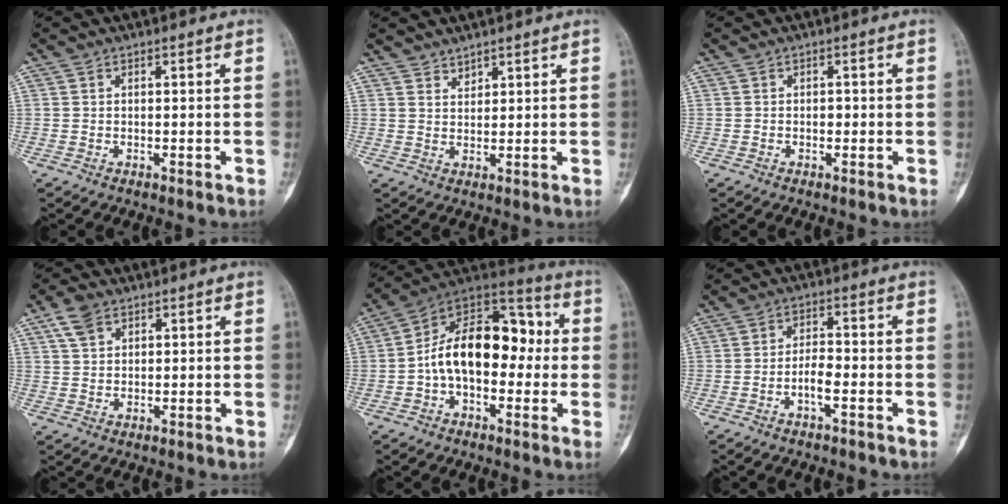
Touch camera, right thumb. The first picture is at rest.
{"total": 2.2, "force": [2.0, 0.8, 0.2], "torque": [0.013, -0.017, 0.033]}
{"total": 0.8, "force": [-0.1, 0.6, 0.6], "torque": [-0.002, 0.002, -0.007]}
{"total": 4.6, "force": [2.7, 2.7, 2.6], "torque": [-0.044, -0.001, 0.055]}
{"total": 18.0, "force": [-0.6, 11.0, 14.3], "torque": [-0.198, 0.052, -0.024]}
{"total": 3.9, "force": [-1.9, 1.3, 3.2], "torque": [-0.059, 0.020, -0.038]}